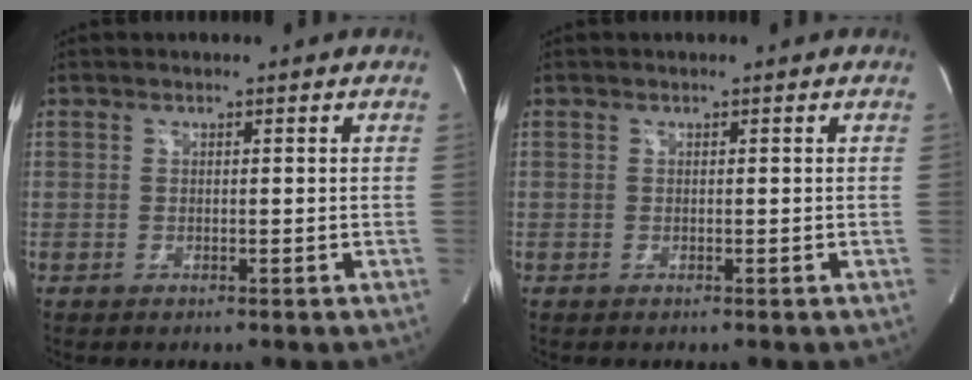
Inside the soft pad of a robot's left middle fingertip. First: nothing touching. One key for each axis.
{"total": 0.0}